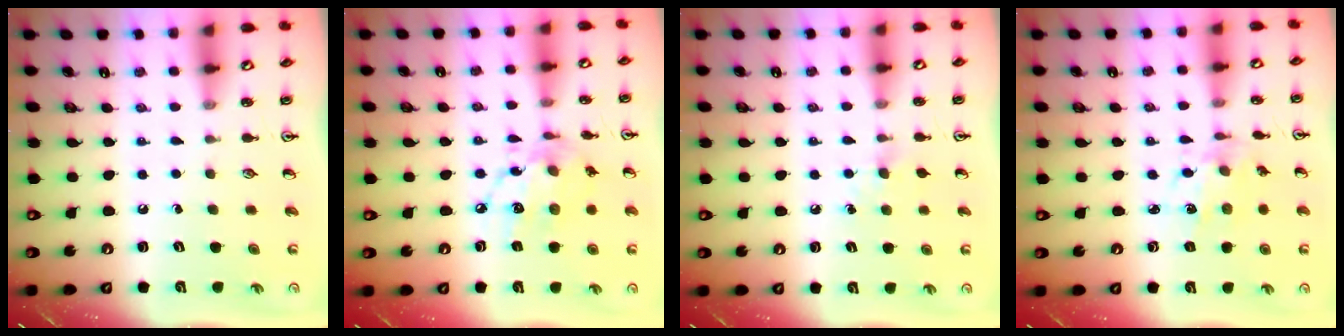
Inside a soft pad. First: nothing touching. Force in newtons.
{"total": 13.6, "press": 13.6, "slide": 1.0}
{"total": 4.9, "press": 4.8, "slide": 0.8}
{"total": 5.3, "press": 5.1, "slide": 1.5}